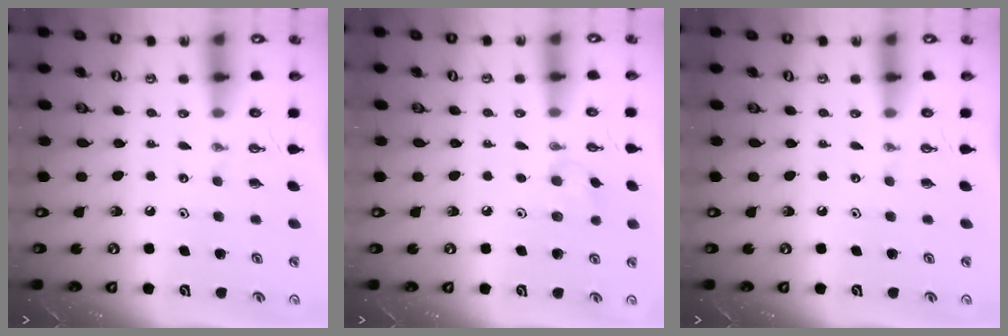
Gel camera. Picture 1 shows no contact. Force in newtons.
{"total": 6.2, "press": 6.1, "slide": 0.9}
{"total": 0.0}